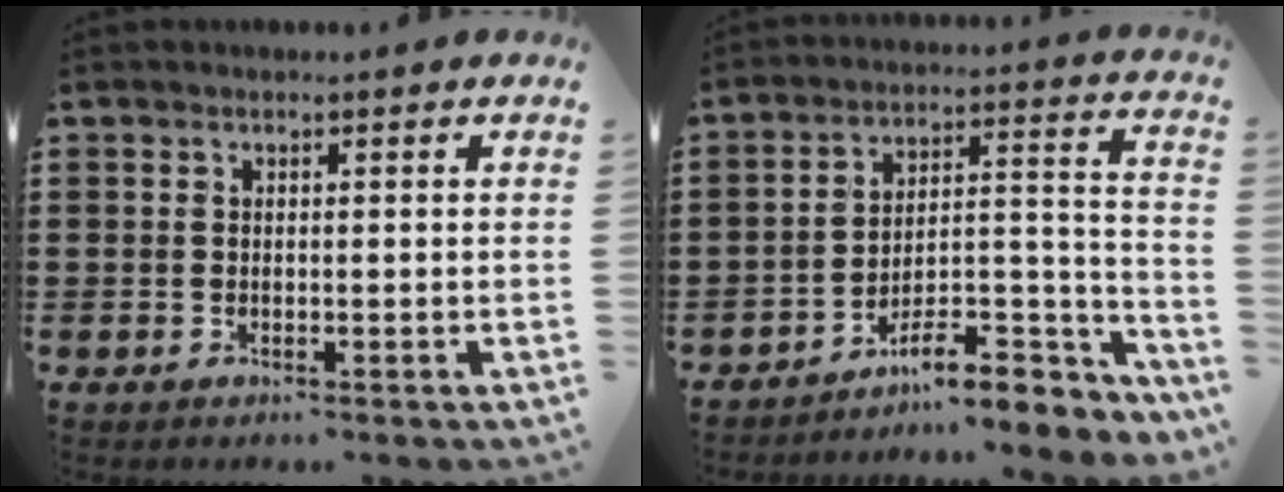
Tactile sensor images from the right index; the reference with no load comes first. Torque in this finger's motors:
{"motor_torque": [0.98, 1.16, -0.08, -0.16]}